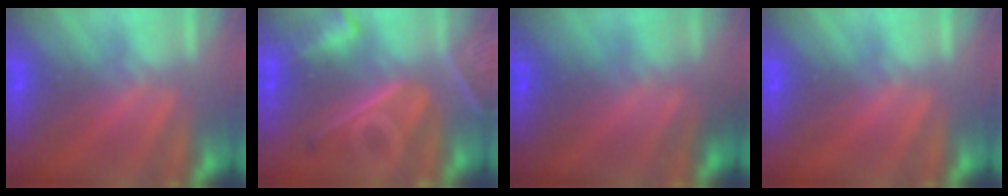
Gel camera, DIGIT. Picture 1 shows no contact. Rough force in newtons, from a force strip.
{"total": 7.1}
{"total": 4.5}
{"total": 0.0}